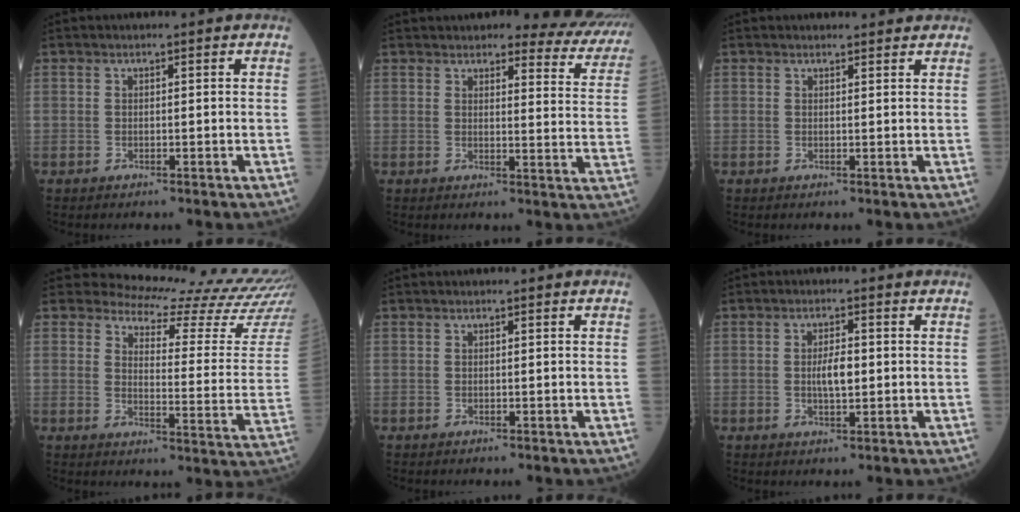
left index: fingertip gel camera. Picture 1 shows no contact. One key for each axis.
{"total": 13.7, "fx": 12.8, "fy": 3.1, "fz": 3.7, "tx": -0.005, "ty": -0.048, "tz": 0.113}
{"total": 3.1, "fx": 2.9, "fy": 0.8, "fz": 0.5, "tx": -0.008, "ty": 0.009, "tz": 0.031}
{"total": 17.9, "fx": 17.6, "fy": 1.1, "fz": 3.4, "tx": -0.039, "ty": -0.129, "tz": 0.179}
{"total": 0.0}
{"total": 3.5, "fx": 0.0, "fy": 1.1, "fz": 3.4, "tx": -0.063, "ty": 0.000, "tz": -0.001}